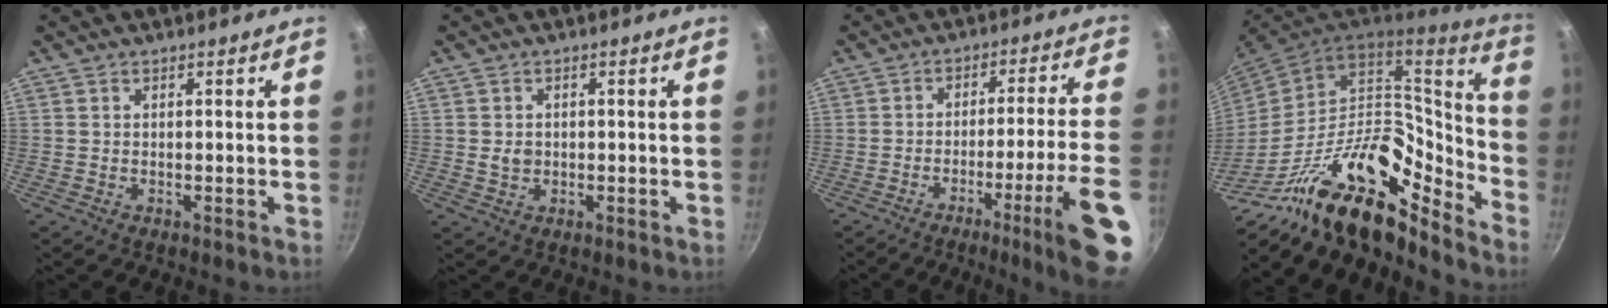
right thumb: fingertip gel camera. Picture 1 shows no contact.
{"total": 2.1, "force": [0.1, 1.9, 0.9], "torque": [-0.009, -0.002, 0.002]}
{"total": 16.2, "force": [-7.9, 0.6, 14.1], "torque": [-0.190, 0.036, -0.108]}
{"total": 25.2, "force": [-14.7, 12.6, 16.2], "torque": [-0.206, 0.084, -0.270]}